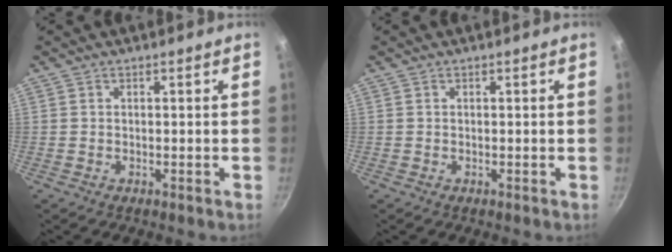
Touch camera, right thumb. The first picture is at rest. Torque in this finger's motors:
{"motor_torque": [-0.02, -0.02, 0.08, -0.08, 0.00]}